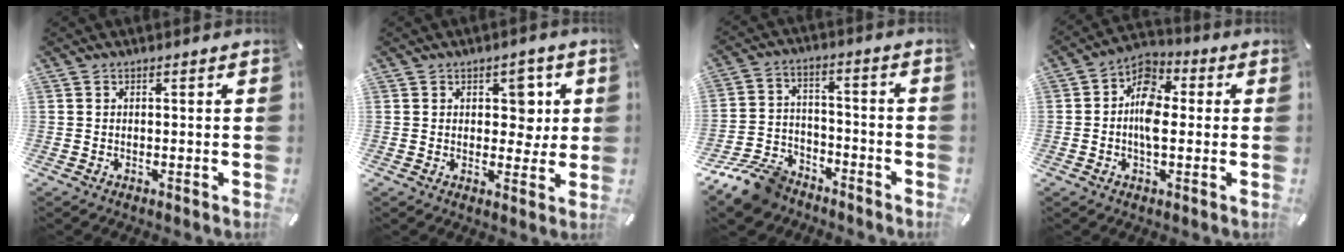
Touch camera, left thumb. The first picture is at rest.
{"total": 6.7, "force": [1.8, 4.9, 4.2], "torque": [-0.038, -0.008, 0.021]}
{"total": 12.2, "force": [-9.5, 6.3, 4.5], "torque": [-0.084, 0.061, -0.176]}
{"total": 8.4, "force": [-0.9, 5.2, 6.5], "torque": [-0.120, 0.007, -0.020]}